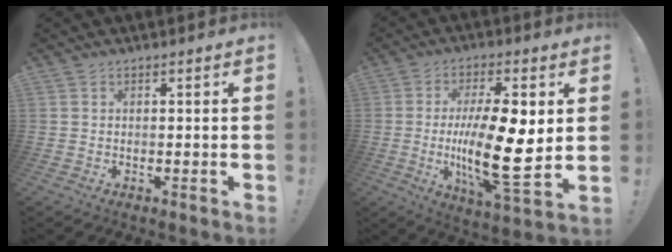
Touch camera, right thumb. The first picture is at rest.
{"total": 20.0, "force": [-0.3, 6.0, 19.0], "torque": [-0.344, -0.021, -0.012]}